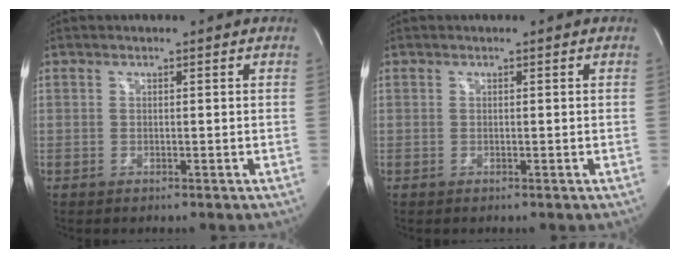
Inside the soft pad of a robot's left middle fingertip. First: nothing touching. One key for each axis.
{"total": 0.0}